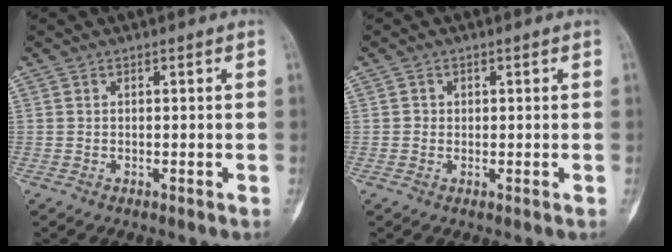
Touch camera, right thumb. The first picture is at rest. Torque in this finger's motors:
{"motor_torque": [-0.59, 0.04, 0.29, -0.09, 0.00]}